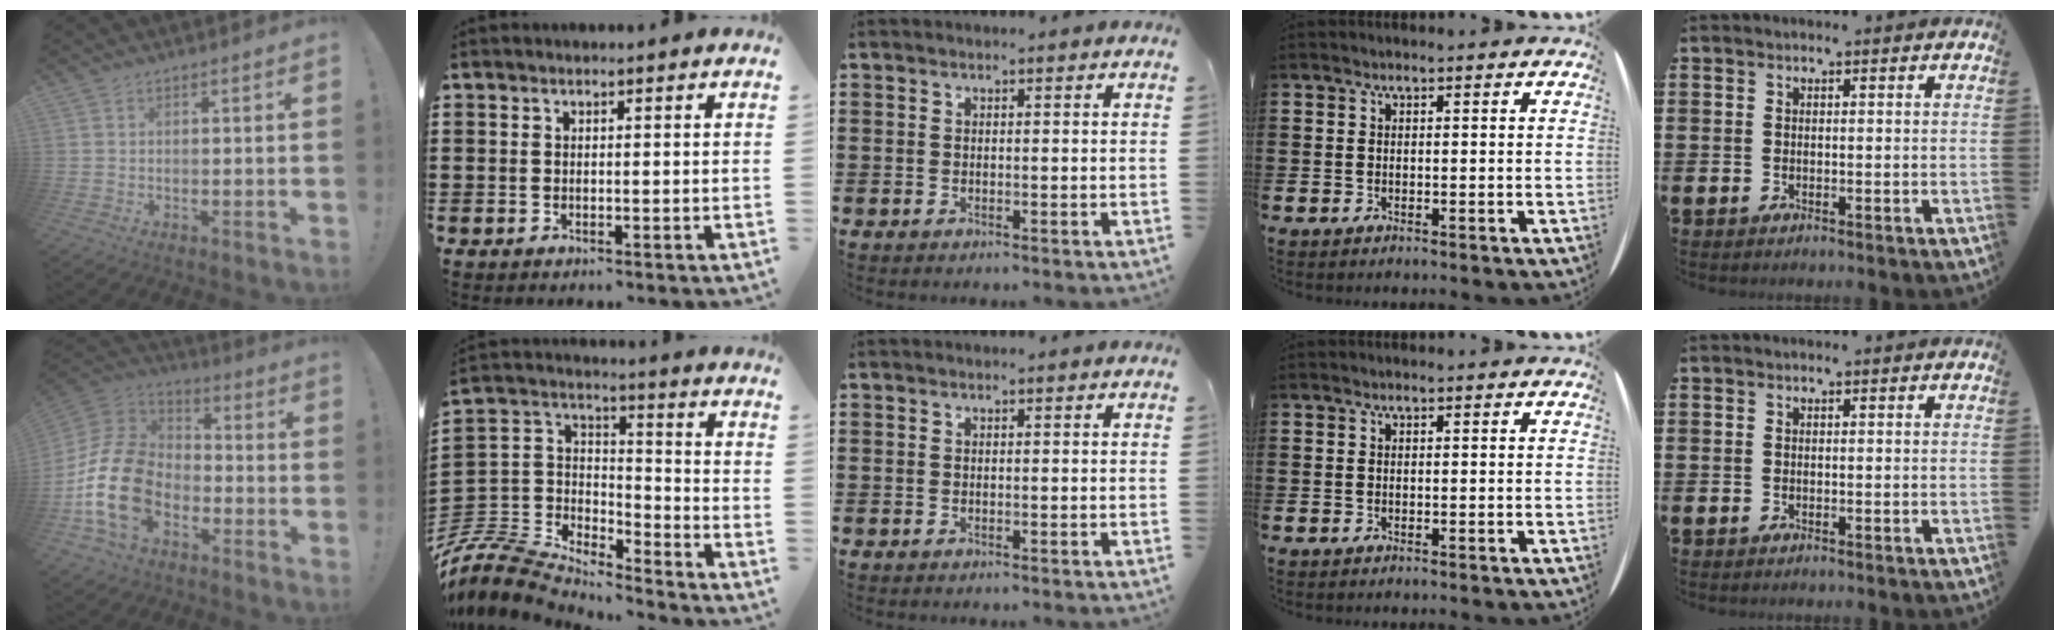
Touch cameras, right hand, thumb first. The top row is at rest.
{"thumb": {"total": 20.2, "force": [-6.5, 13.6, 13.5], "torque": [-0.270, 0.040, -0.101]}, "index": {"total": 8.3, "force": [-7.7, 2.4, 1.9], "torque": [-0.076, -0.007, -0.164]}}